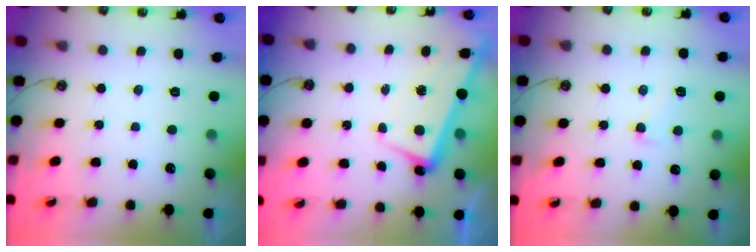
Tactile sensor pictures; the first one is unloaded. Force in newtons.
{"total": 2.3, "press": 2.2, "slide": 0.8}
{"total": 2.1, "press": 2.0, "slide": 0.5}